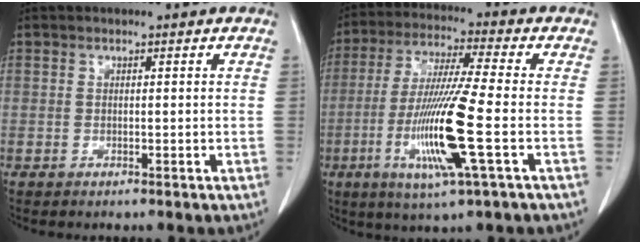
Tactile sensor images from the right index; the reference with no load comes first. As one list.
[{"total": 14.3, "force": [-3.8, -0.3, 13.7], "torque": [-0.281, -0.023, -0.076]}]